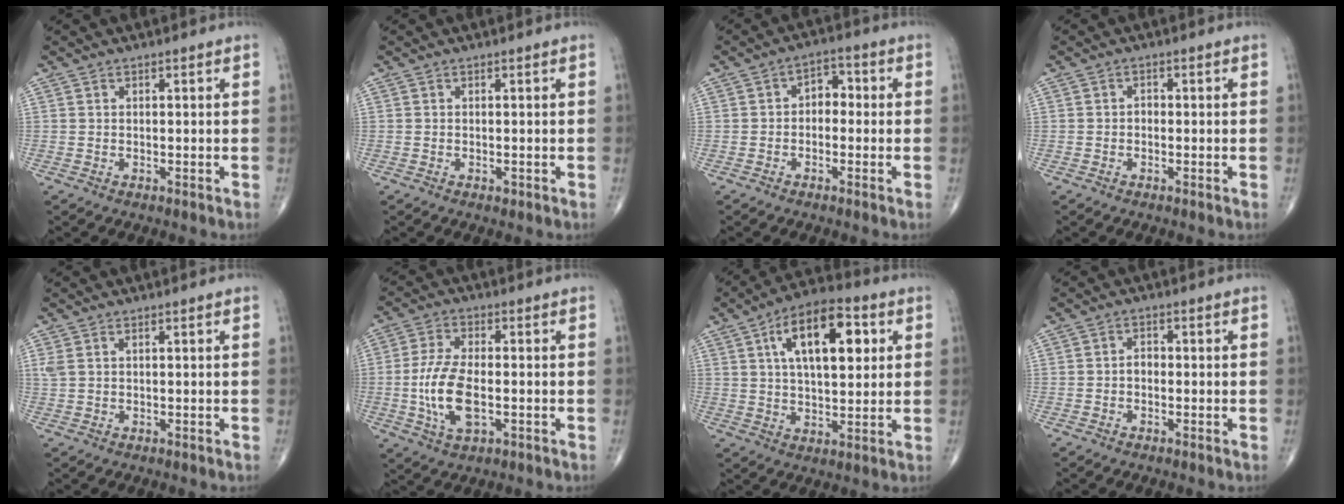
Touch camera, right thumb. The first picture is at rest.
{"total": 0.5, "force": [-0.2, 0.3, 0.4], "torque": [-0.004, -0.001, -0.003]}
{"total": 4.3, "force": [-0.4, 3.0, 3.1], "torque": [-0.021, 0.021, -0.021]}
{"total": 1.0, "force": [-0.3, 0.7, 0.6], "torque": [-0.002, 0.003, -0.010]}
{"total": 1.8, "force": [0.8, 0.9, 1.3], "torque": [-0.042, 0.016, 0.026]}
{"total": 10.4, "force": [-1.7, 4.9, 9.1], "torque": [-0.188, 0.004, -0.033]}
{"total": 15.9, "force": [5.0, 7.5, 13.1], "torque": [-0.188, 0.002, 0.076]}
{"total": 1.7, "force": [-0.4, 1.2, 1.1], "torque": [-0.008, 0.007, -0.013]}